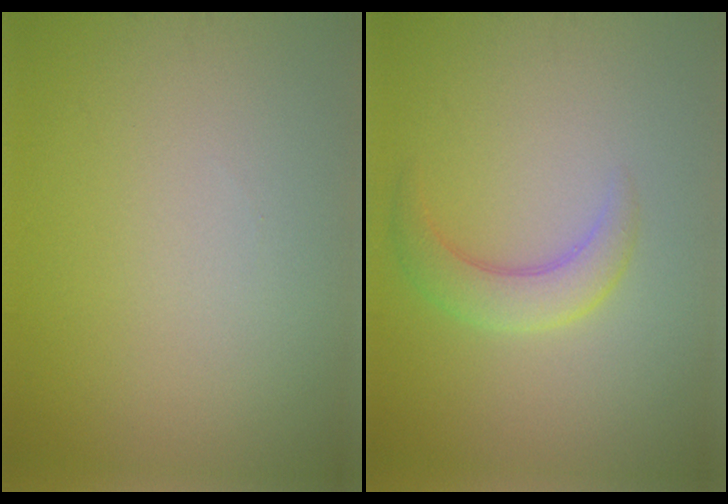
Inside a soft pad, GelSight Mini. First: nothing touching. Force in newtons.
{"total": 2.9, "press": 2.9, "slide": 0.1}